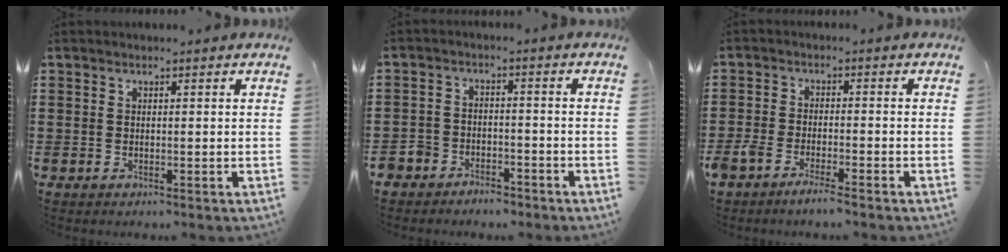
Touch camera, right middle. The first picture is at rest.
{"total": 4.0, "force": [-3.8, 1.3, -0.2], "torque": [-0.009, 0.002, -0.083]}
{"total": 3.2, "force": [-2.9, 0.2, 1.5], "torque": [-0.048, -0.005, -0.063]}